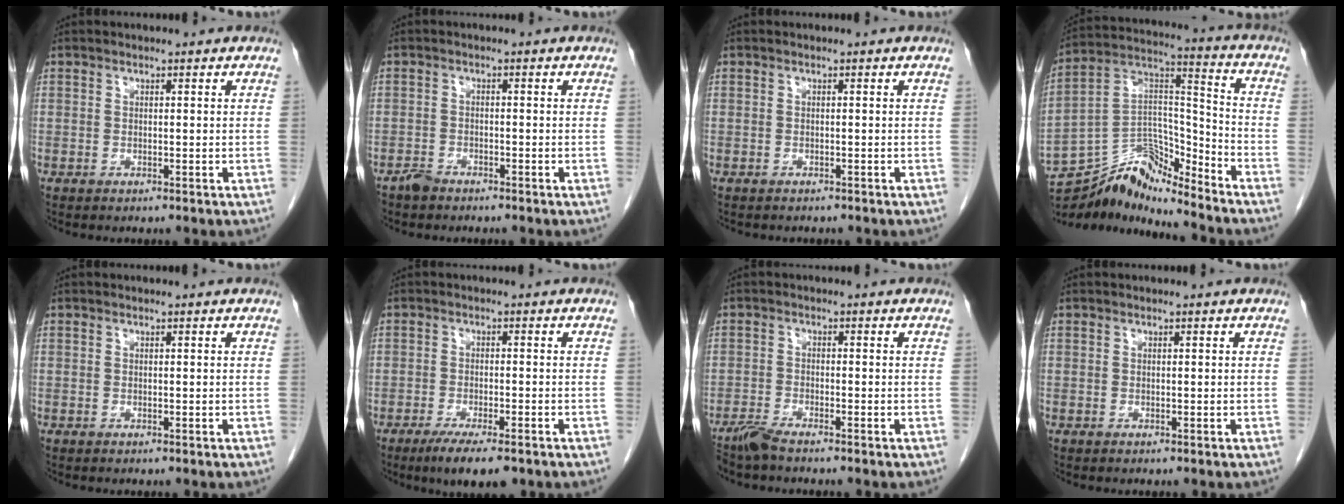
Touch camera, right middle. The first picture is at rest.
{"total": 1.7, "force": [-1.5, 0.7, 0.3], "torque": [-0.010, 0.001, -0.025]}
{"total": 2.0, "force": [-1.7, 0.7, 0.6], "torque": [-0.013, -0.003, -0.019]}
{"total": 13.5, "force": [-13.2, 1.4, 2.6], "torque": [-0.038, 0.056, -0.246]}
{"total": 0.0}
{"total": 6.6, "force": [-4.7, 1.4, 4.5], "torque": [-0.068, -0.012, -0.070]}
{"total": 2.8, "force": [-2.5, 0.0, 1.2], "torque": [-0.031, -0.009, -0.051]}
{"total": 0.0}